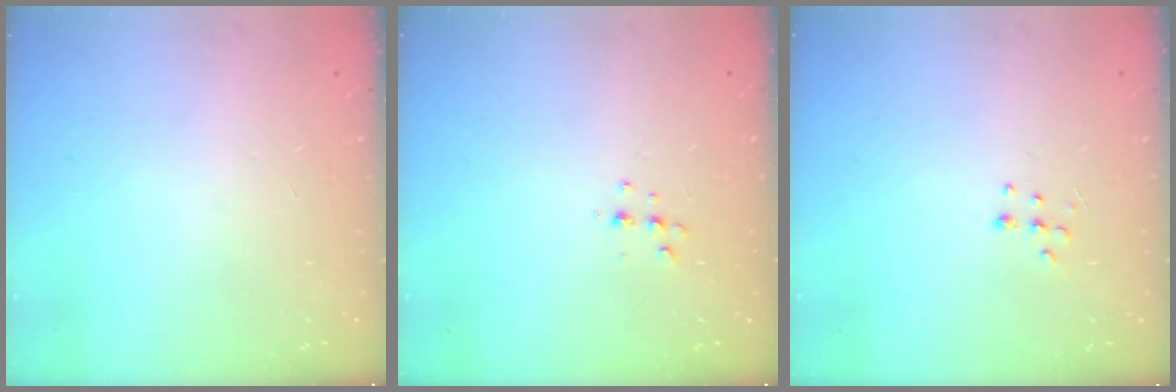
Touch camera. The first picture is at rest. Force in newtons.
{"total": 4.3, "press": 4.2, "slide": 0.8}
{"total": 5.2, "press": 5.2, "slide": 0.7}